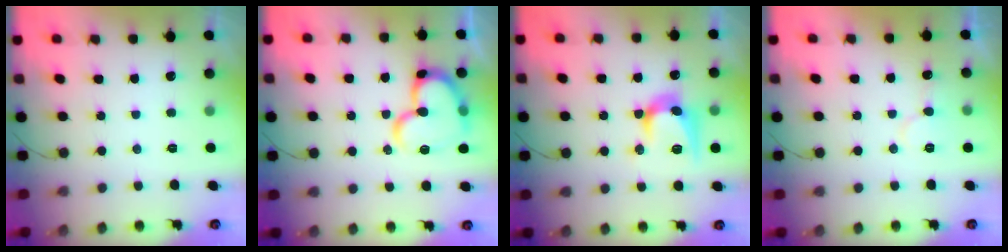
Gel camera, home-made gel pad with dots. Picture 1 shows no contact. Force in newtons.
{"total": 17.8, "press": 17.6, "slide": 2.1}
{"total": 12.9, "press": 12.9, "slide": 0.5}
{"total": 7.2, "press": 7.2, "slide": 0.5}